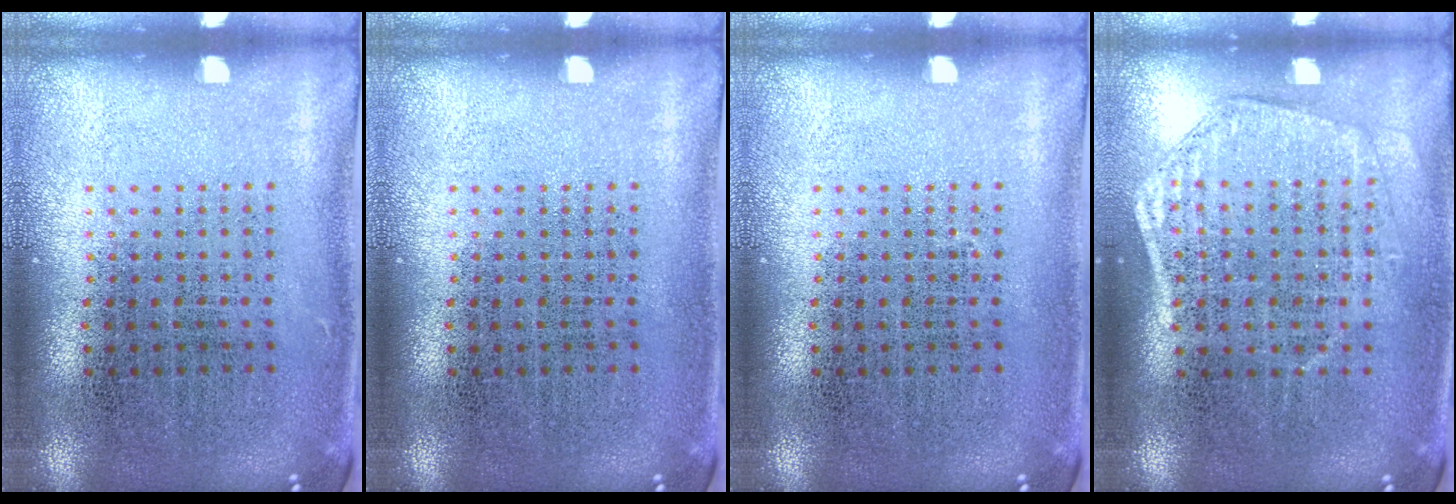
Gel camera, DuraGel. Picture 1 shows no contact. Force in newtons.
{"total": 0.0}
{"total": 0.0}
{"total": 1.5, "press": 1.4, "slide": 0.5}